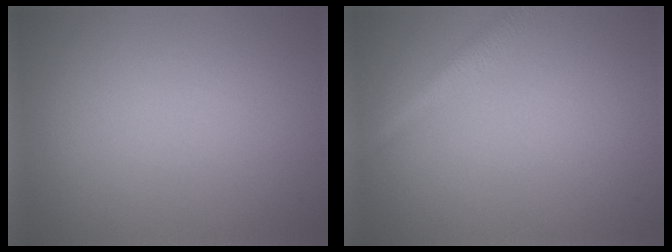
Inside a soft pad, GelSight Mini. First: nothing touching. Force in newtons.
{"total": 2.7, "press": 2.7, "slide": 0.1}